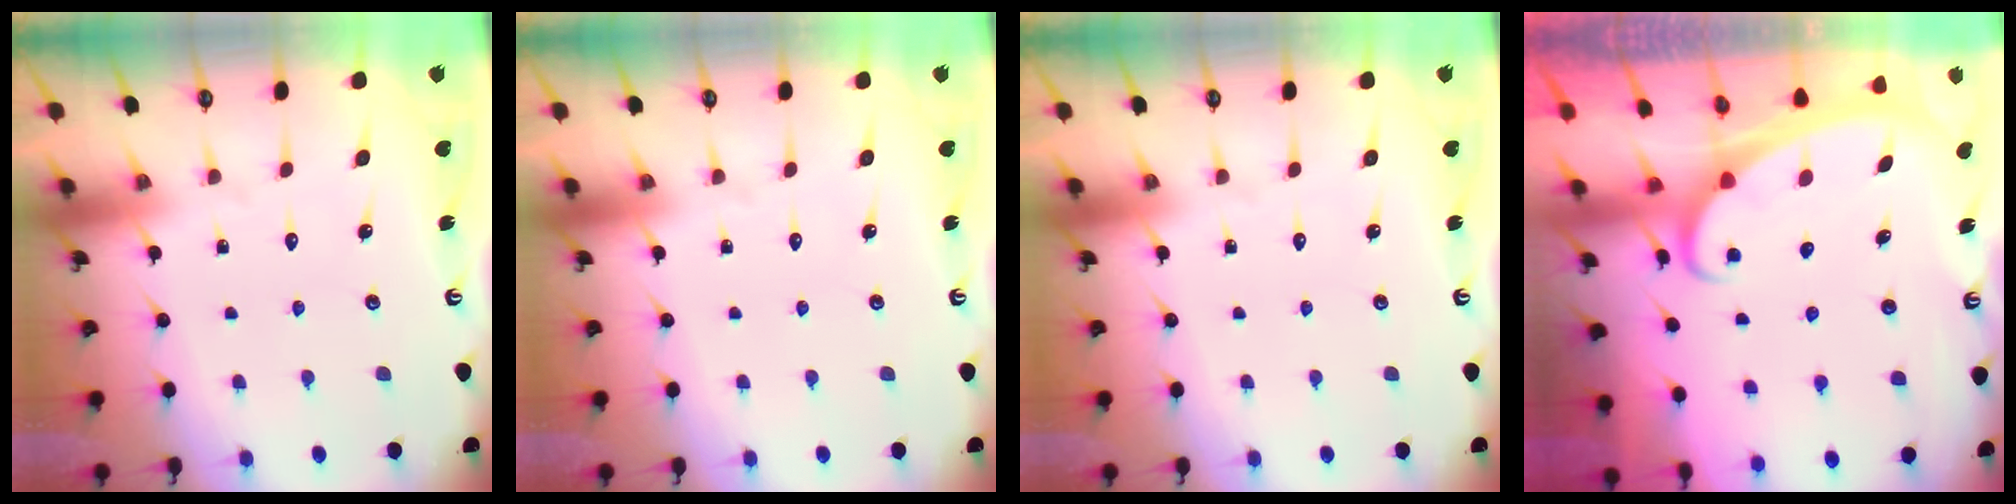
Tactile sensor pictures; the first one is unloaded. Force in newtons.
{"total": 0.0}
{"total": 0.0}
{"total": 2.1, "press": 2.1, "slide": 0.3}